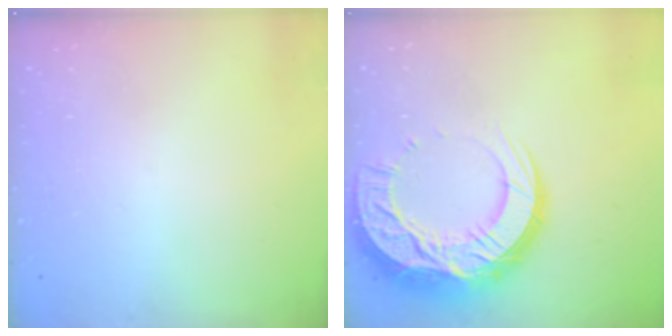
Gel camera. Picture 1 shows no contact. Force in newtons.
{"total": 22.3, "press": 22.2, "slide": 1.9}